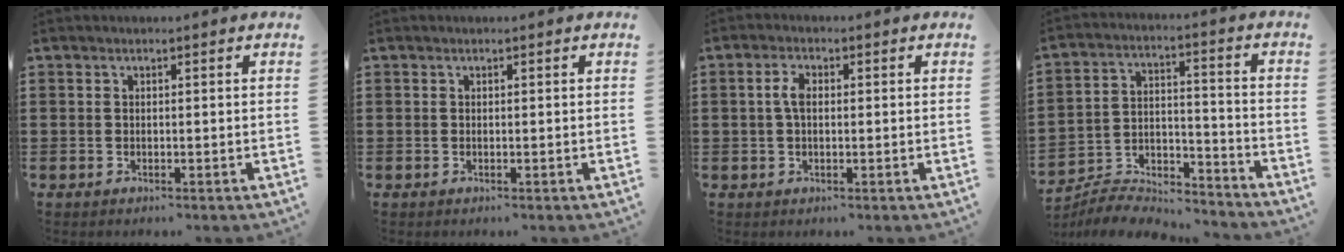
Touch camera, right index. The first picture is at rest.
{"total": 0.0}
{"total": 3.2, "force": [0.3, 1.6, 2.8], "torque": [-0.064, 0.004, 0.001]}
{"total": 6.4, "force": [-6.2, 1.4, 0.9], "torque": [-0.025, 0.009, -0.126]}